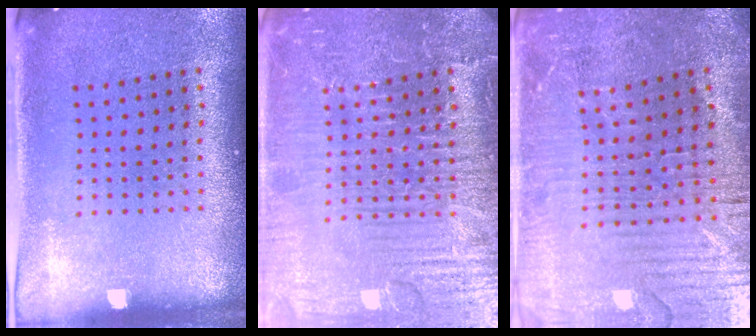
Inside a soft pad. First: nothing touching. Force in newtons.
{"total": 6.0, "press": 5.9, "slide": 0.7}
{"total": 3.1, "press": 3.1, "slide": 0.6}